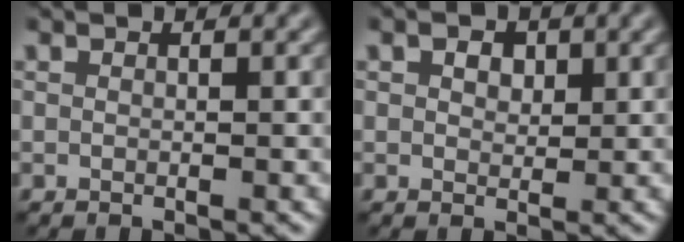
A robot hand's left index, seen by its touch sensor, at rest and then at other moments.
{"total": 2.0, "force": [1.0, 1.3, 1.2], "torque": [-0.018, 0.000, 0.012]}